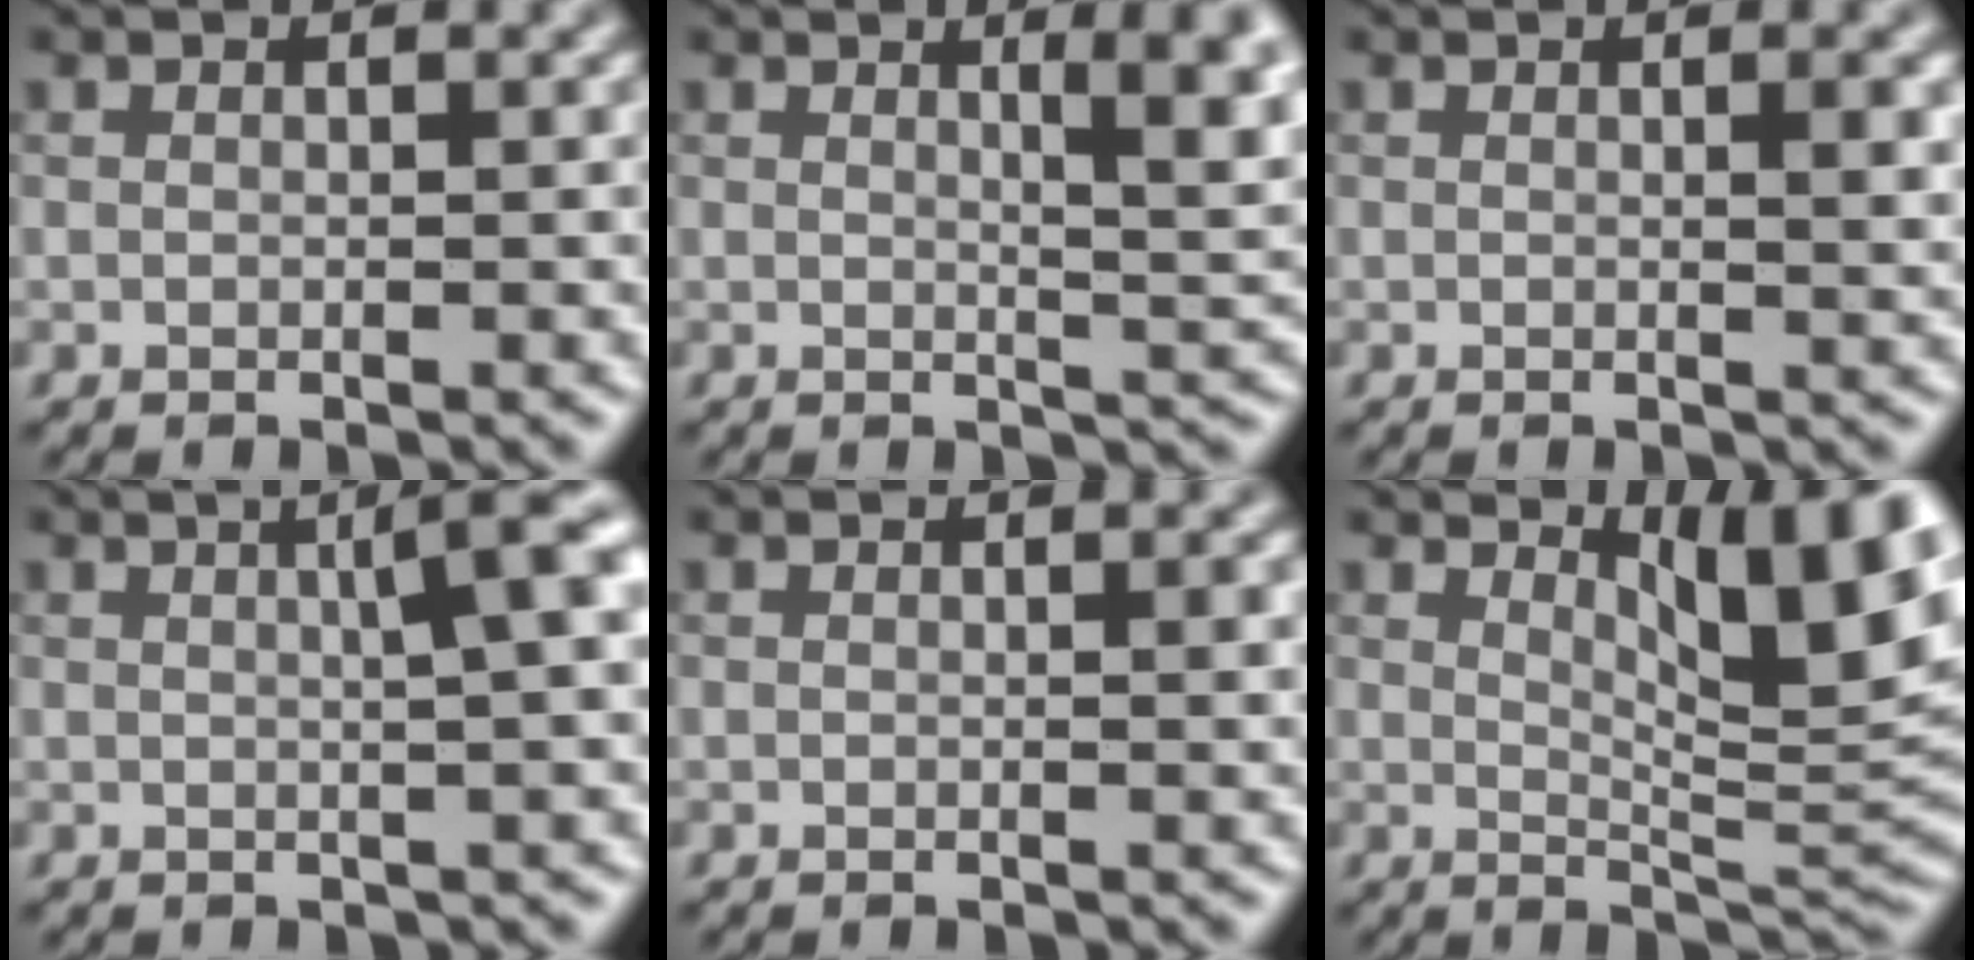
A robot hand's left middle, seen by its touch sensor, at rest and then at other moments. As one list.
[{"total": 5.3, "force": [1.8, 1.5, 4.7], "torque": [-0.044, 0.001, 0.025]}, {"total": 1.7, "force": [0.3, 0.4, 1.6], "torque": [-0.020, 0.000, 0.003]}, {"total": 5.5, "force": [1.2, 1.2, 5.3], "torque": [-0.053, 0.022, 0.014]}, {"total": 0.8, "force": [0.1, 0.1, 0.8], "torque": [-0.011, 0.000, 0.001]}, {"total": 9.1, "force": [4.3, 2.6, 7.6], "torque": [-0.104, 0.002, 0.073]}]